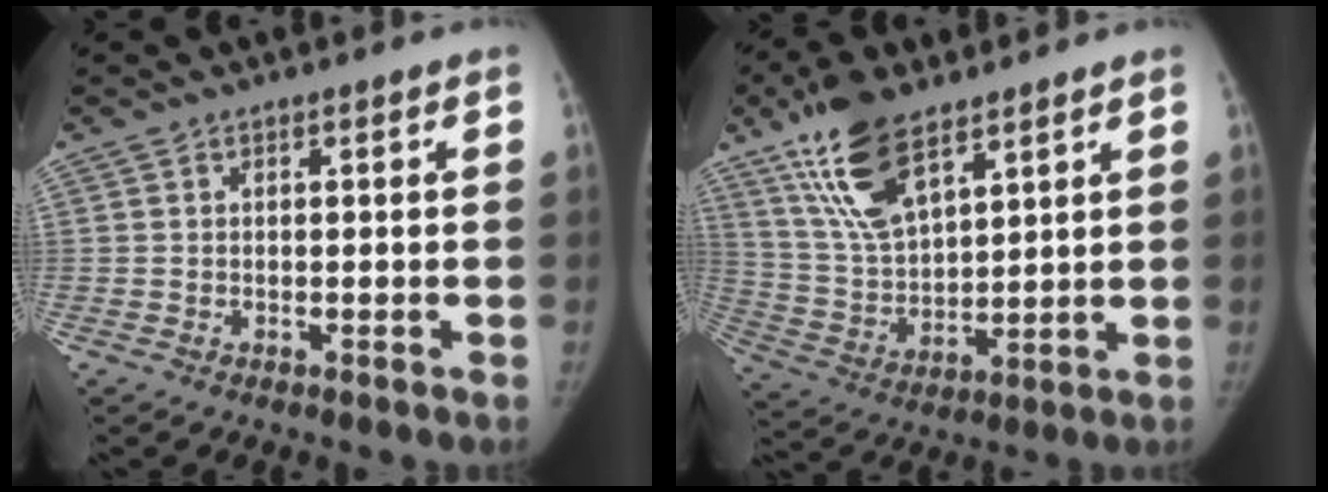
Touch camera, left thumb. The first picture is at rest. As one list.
[{"total": 15.1, "force": [9.5, 6.4, 9.8], "torque": [-0.164, -0.037, 0.189]}]